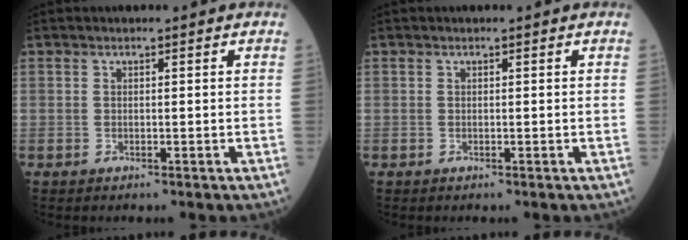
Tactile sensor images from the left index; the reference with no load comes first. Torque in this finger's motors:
{"motor_torque": [0.00, 0.00, 0.00, 0.00]}